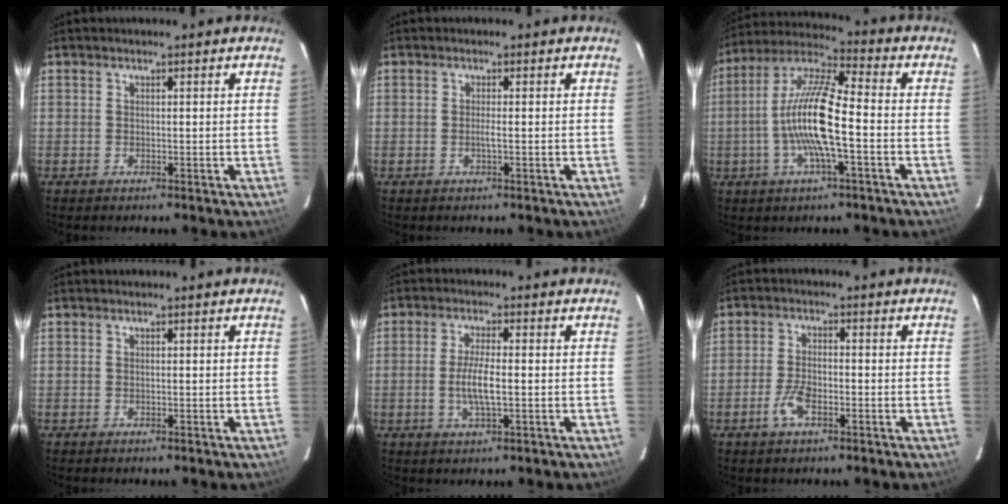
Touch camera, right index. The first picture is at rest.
{"total": 1.1, "force": [-0.3, -0.1, 1.0], "torque": [-0.018, 0.003, -0.005]}
{"total": 14.1, "force": [-3.1, 2.5, 13.5], "torque": [-0.266, 0.003, -0.065]}
{"total": 0.0}
{"total": 5.6, "force": [-0.9, 1.2, 5.4], "torque": [-0.106, -0.001, -0.016]}
{"total": 5.1, "force": [-2.4, 2.2, 3.8], "torque": [-0.086, 0.002, -0.046]}